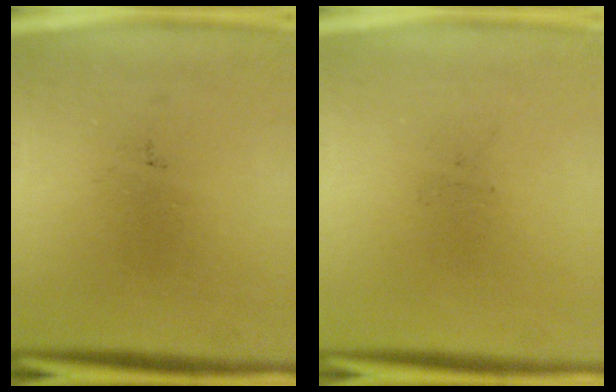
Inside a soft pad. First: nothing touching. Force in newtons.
{"total": 0.0}